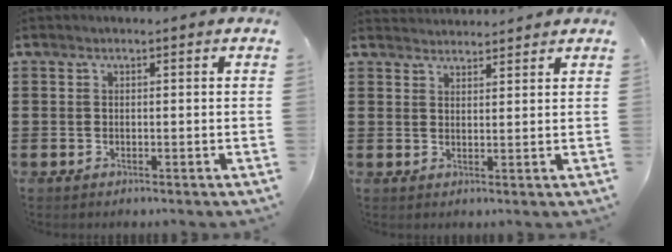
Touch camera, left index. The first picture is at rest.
{"total": 2.2, "force": [2.2, 0.0, -0.3], "torque": [0.000, -0.003, 0.043]}